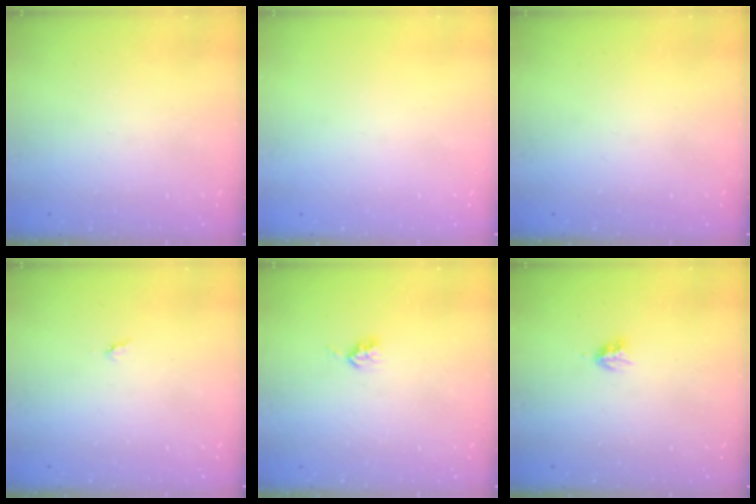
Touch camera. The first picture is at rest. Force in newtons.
{"total": 0.0}
{"total": 0.0}
{"total": 3.9, "press": 3.8, "slide": 0.5}
{"total": 4.4, "press": 4.3, "slide": 0.6}
{"total": 2.9, "press": 2.9, "slide": 0.5}